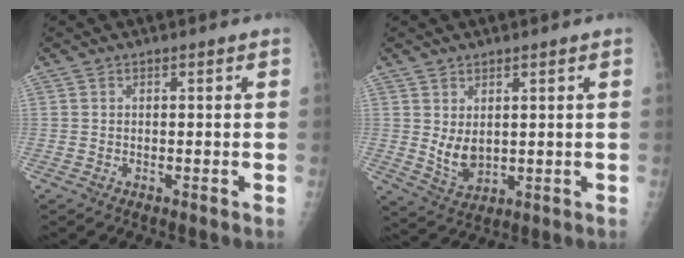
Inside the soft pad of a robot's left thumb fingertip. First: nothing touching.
{"total": 5.0, "force": [1.1, 3.1, 3.8], "torque": [-0.054, -0.019, 0.032]}